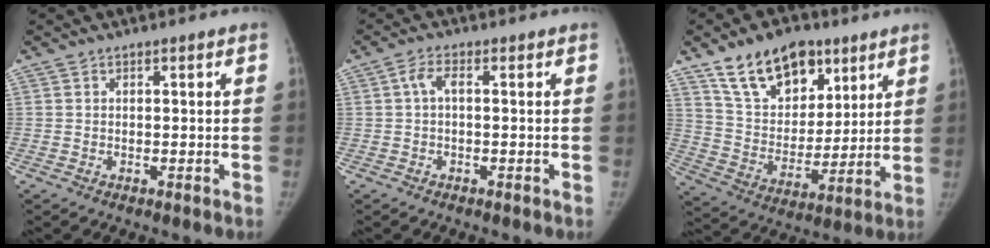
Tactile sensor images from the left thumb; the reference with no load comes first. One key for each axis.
{"total": 2.5, "fx": 0.3, "fy": 1.0, "fz": 2.3, "tx": -0.049, "ty": 0.008, "tz": 0.002}
{"total": 18.4, "fx": 11.4, "fy": 11.0, "fz": 9.3, "tx": -0.110, "ty": -0.048, "tz": 0.205}